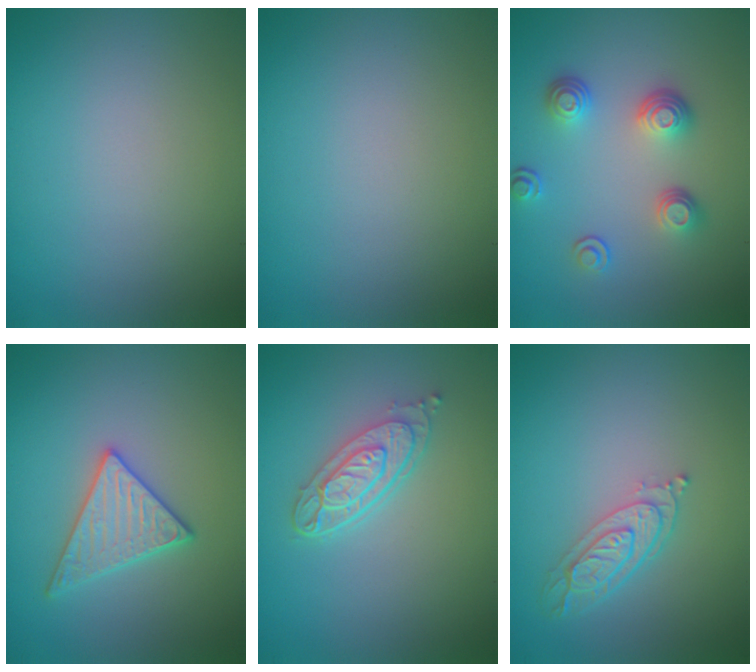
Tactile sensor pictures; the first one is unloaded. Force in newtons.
{"total": 0.0}
{"total": 3.4, "press": 2.7, "slide": 2.1}
{"total": 3.1, "press": 3.0, "slide": 0.7}
{"total": 4.1, "press": 3.1, "slide": 2.6}
{"total": 3.4, "press": 2.7, "slide": 2.1}